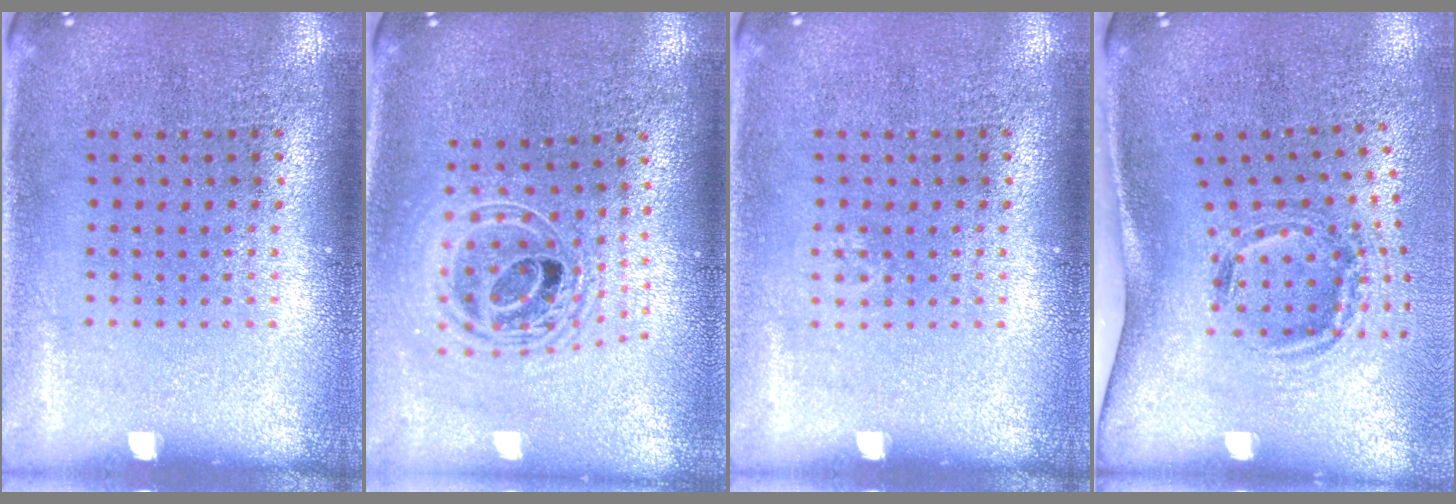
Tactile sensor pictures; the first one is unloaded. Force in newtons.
{"total": 2.1, "press": 1.6, "slide": 1.3}
{"total": 0.5, "press": 0.5, "slide": 0.2}
{"total": 1.7, "press": 1.2, "slide": 1.3}